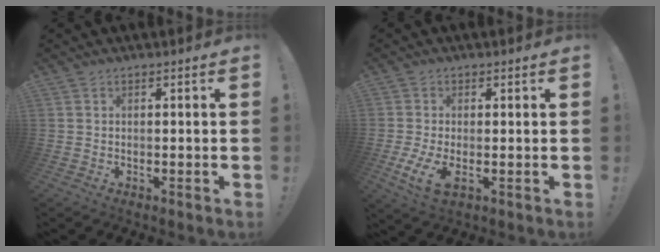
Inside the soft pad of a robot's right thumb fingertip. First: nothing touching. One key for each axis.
{"total": 6.7, "fx": -1.0, "fy": 3.7, "fz": 5.5, "tx": -0.105, "ty": -0.007, "tz": -0.015}